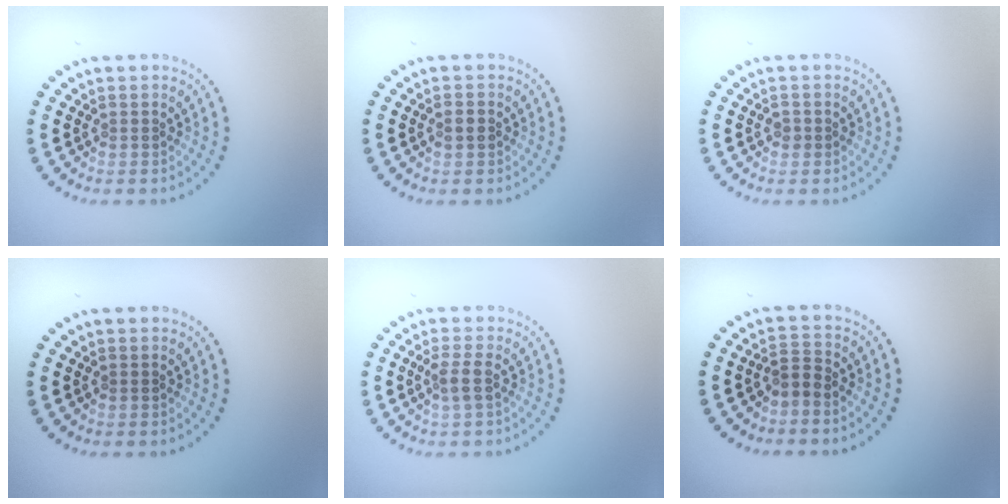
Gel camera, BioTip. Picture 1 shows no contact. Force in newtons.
{"total": 1.1, "press": 1.1, "slide": 0.1}
{"total": 0.9, "press": 0.9, "slide": 0.1}
{"total": 0.0}
{"total": 1.6, "press": 1.4, "slide": 0.9}
{"total": 1.7, "press": 1.2, "slide": 1.2}